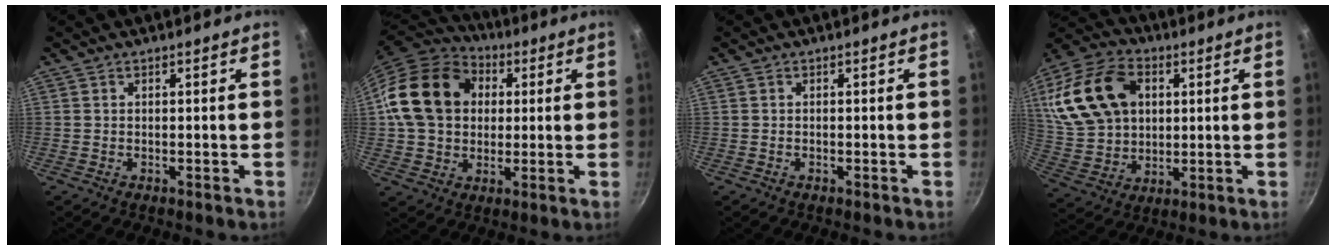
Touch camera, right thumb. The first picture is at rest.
{"total": 19.3, "force": [3.6, 15.2, 11.3], "torque": [-0.182, 0.024, 0.056]}
{"total": 0.0}
{"total": 21.4, "force": [5.6, 15.3, 13.9], "torque": [-0.263, 0.005, 0.108]}